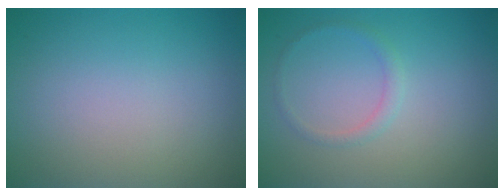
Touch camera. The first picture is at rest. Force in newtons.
{"total": 1.0, "press": 1.0, "slide": 0.1}